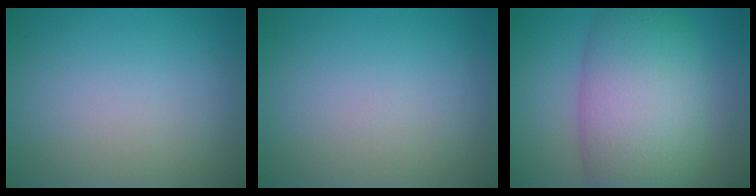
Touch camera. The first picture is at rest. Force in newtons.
{"total": 0.0}
{"total": 10.6, "press": 10.6, "slide": 0.3}